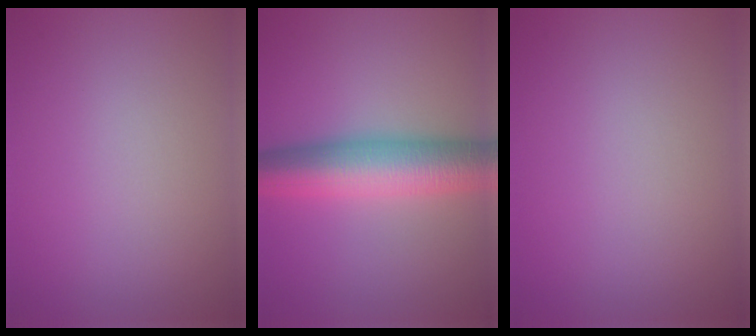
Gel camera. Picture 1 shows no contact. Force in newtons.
{"total": 7.7, "press": 7.7, "slide": 0.0}
{"total": 0.0}